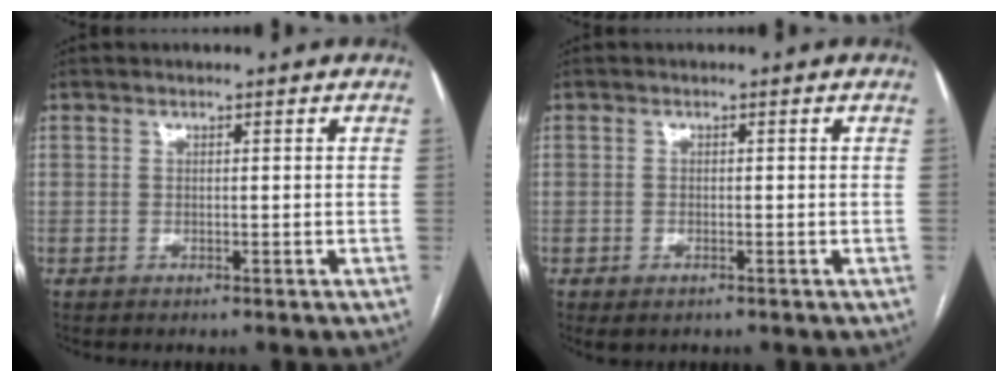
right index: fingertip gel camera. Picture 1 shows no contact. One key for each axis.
{"total": 1.5, "fx": -0.9, "fy": 0.7, "fz": 0.9, "tx": -0.017, "ty": -0.001, "tz": -0.006}